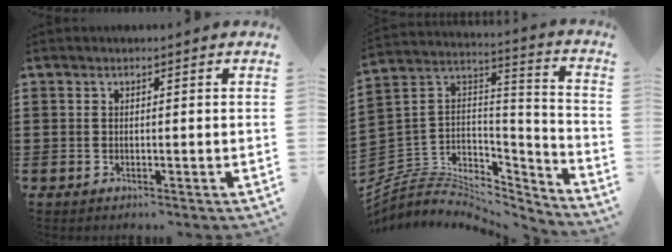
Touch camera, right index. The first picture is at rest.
{"total": 5.1, "force": [-3.6, 3.5, 1.2], "torque": [-0.049, -0.017, -0.075]}